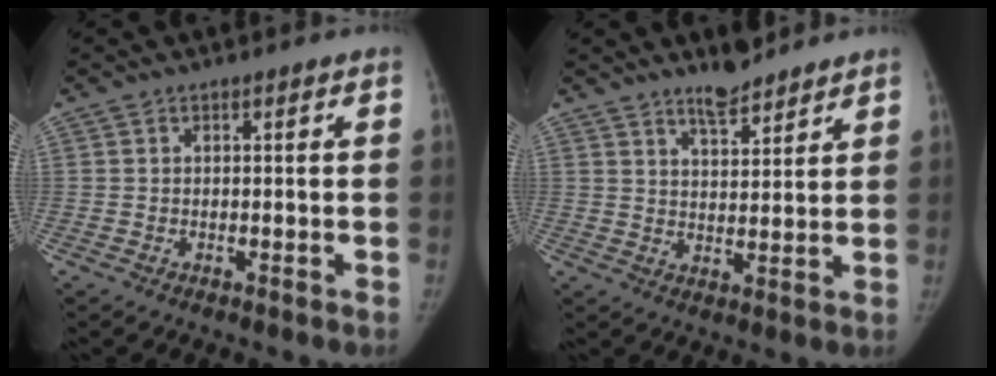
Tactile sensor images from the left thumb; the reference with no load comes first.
{"total": 5.9, "force": [5.0, 1.6, 2.7], "torque": [-0.030, -0.039, 0.084]}